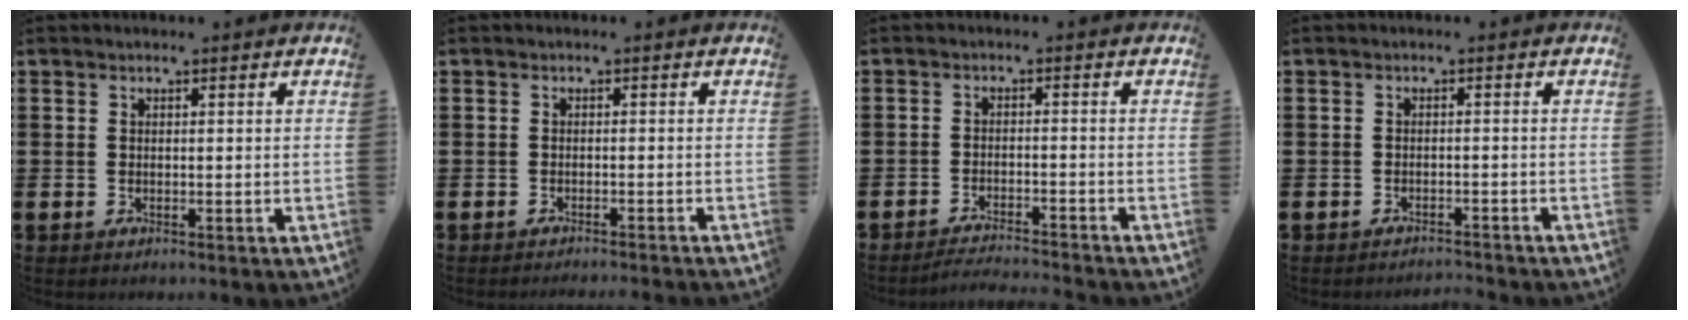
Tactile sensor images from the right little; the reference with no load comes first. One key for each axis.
{"total": 0.9, "fx": -0.9, "fy": -0.3, "fz": 0.0, "tx": 0.002, "ty": 0.001, "tz": -0.019}
{"total": 2.3, "fx": -2.3, "fy": -0.3, "fz": 0.3, "tx": -0.006, "ty": 0.004, "tz": -0.047}
{"total": 1.4, "fx": -1.4, "fy": -0.1, "fz": -0.1, "tx": -0.001, "ty": 0.005, "tz": -0.030}